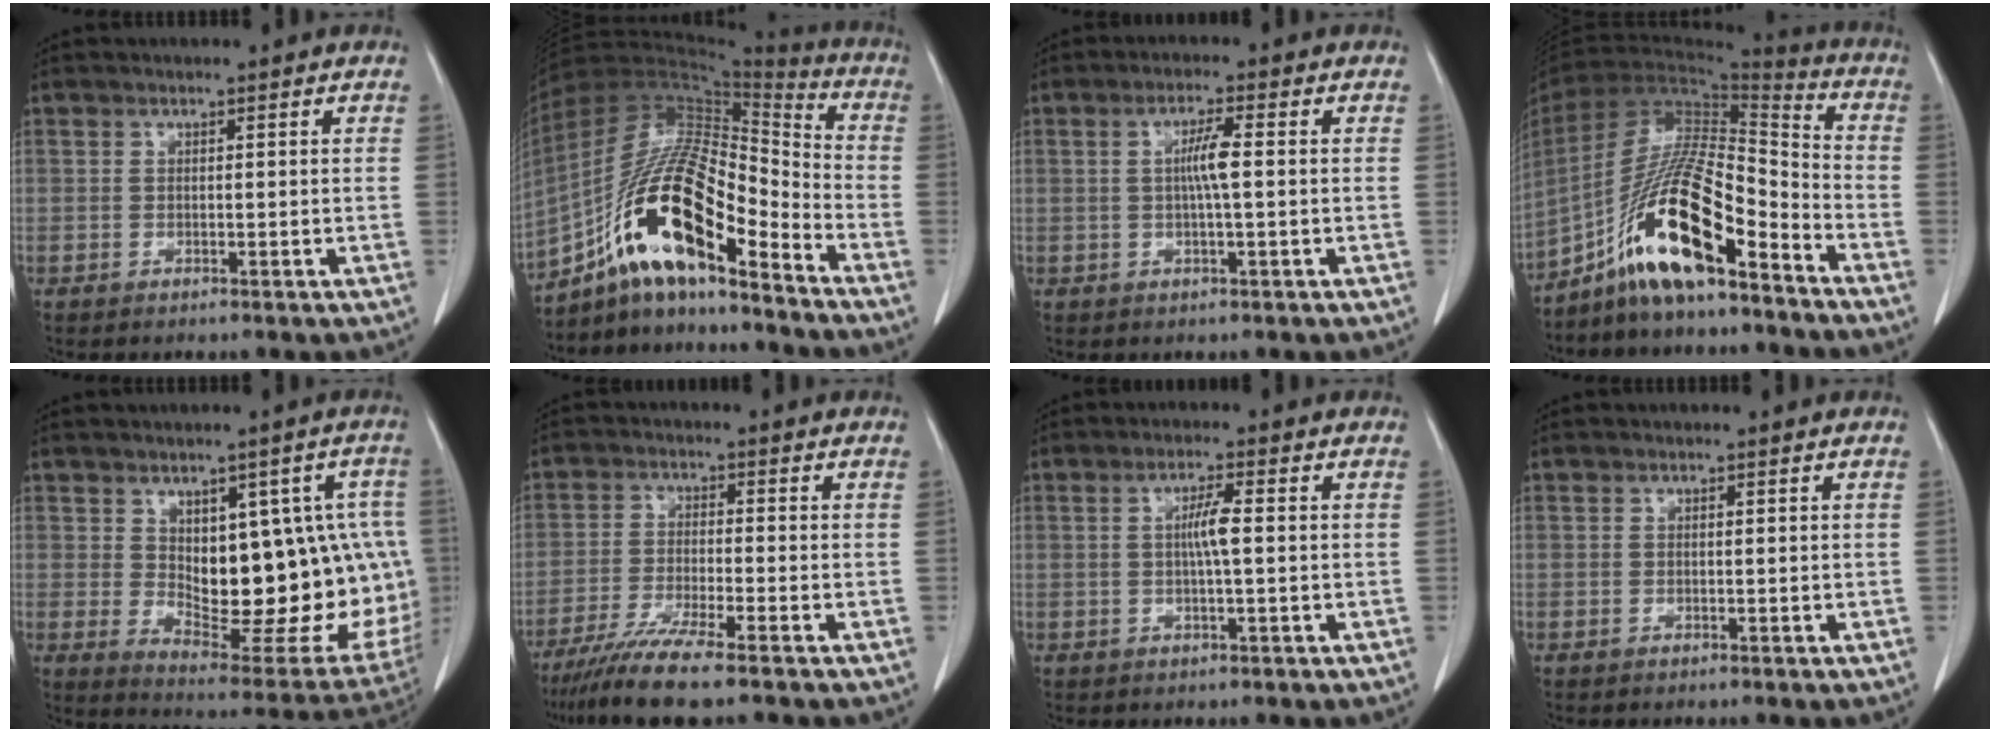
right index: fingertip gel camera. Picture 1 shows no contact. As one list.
[{"total": 18.1, "force": [-10.7, 4.2, 13.9], "torque": [-0.270, 0.022, -0.186]}, {"total": 3.9, "force": [0.2, 0.1, 3.9], "torque": [-0.075, 0.002, 0.003]}, {"total": 16.0, "force": [-10.3, 2.6, 11.9], "torque": [-0.231, 0.011, -0.185]}, {"total": 21.2, "force": [0.6, 9.1, 19.1], "torque": [-0.183, 0.011, 0.038]}, {"total": 8.4, "force": [-6.5, -0.7, 5.2], "torque": [-0.089, -0.027, -0.112]}, {"total": 3.5, "force": [0.2, 0.2, 3.5], "torque": [-0.066, 0.002, 0.003]}, {"total": 0.0}]